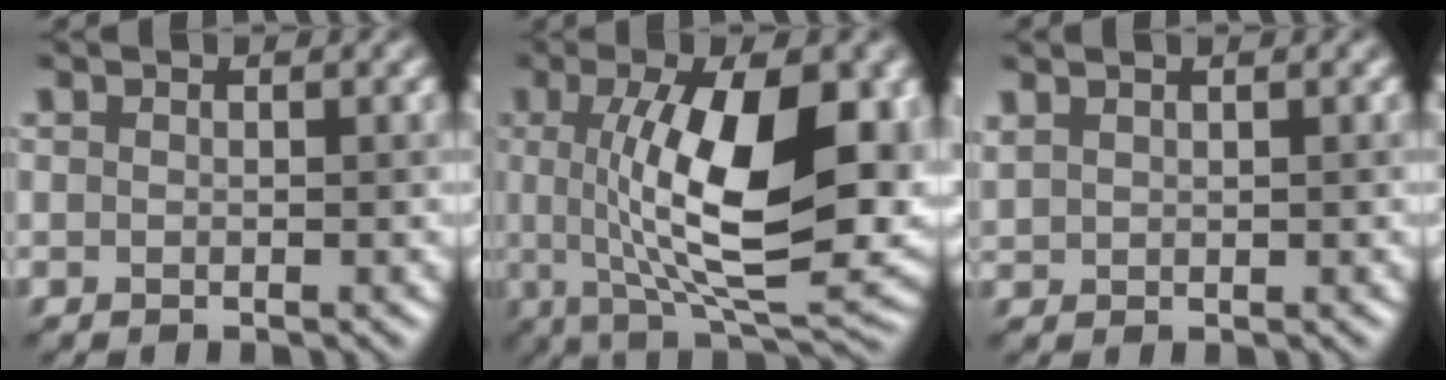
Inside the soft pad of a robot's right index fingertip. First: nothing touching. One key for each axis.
{"total": 13.2, "fx": 1.3, "fy": 4.2, "fz": 12.4, "tx": -0.179, "ty": 0.004, "tz": 0.023}
{"total": 0.9, "fx": 0.9, "fy": 0.3, "fz": 0.0, "tx": -0.004, "ty": 0.007, "tz": 0.024}